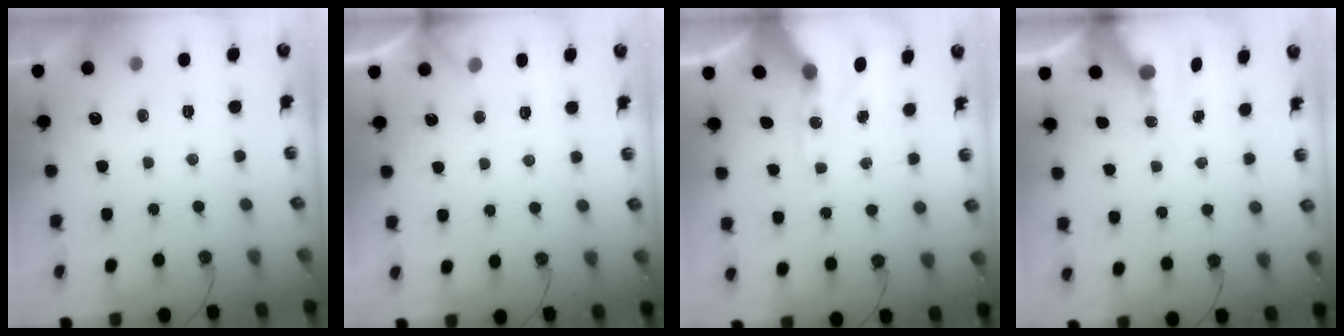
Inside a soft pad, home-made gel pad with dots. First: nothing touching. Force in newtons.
{"total": 4.0, "press": 4.0, "slide": 0.3}
{"total": 11.6, "press": 11.4, "slide": 1.7}
{"total": 6.7, "press": 6.7, "slide": 0.7}